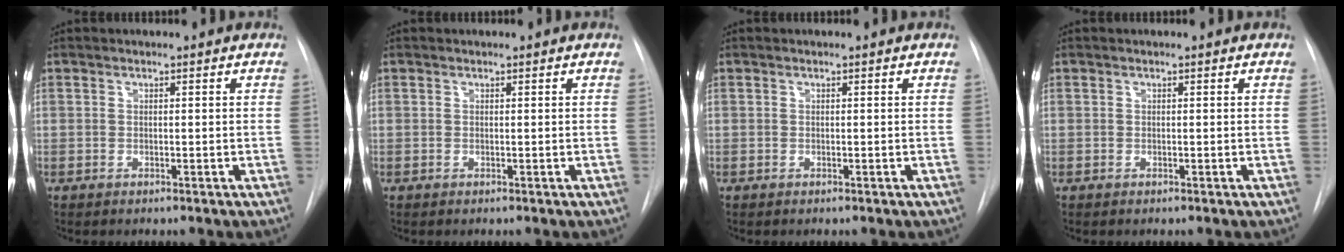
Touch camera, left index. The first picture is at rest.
{"total": 0.0}
{"total": 0.0}
{"total": 0.0}